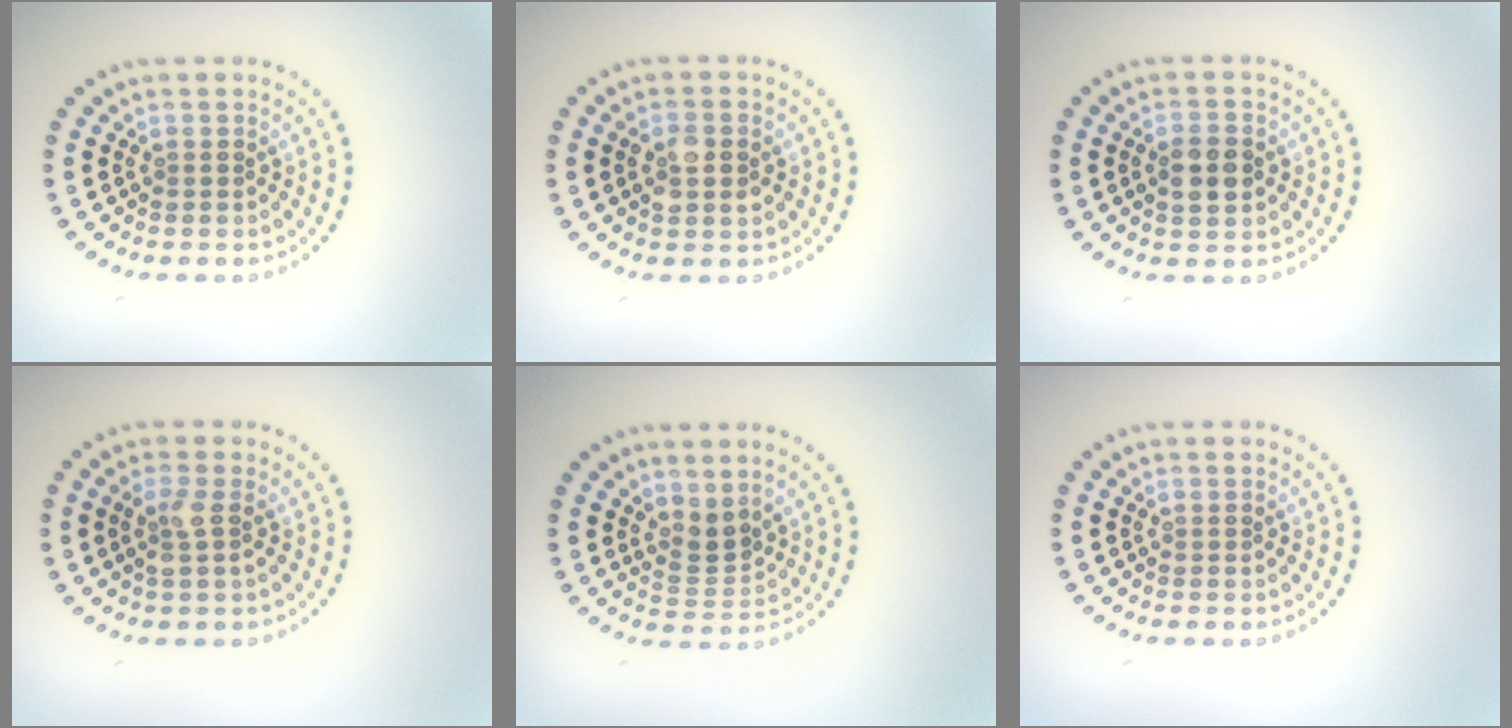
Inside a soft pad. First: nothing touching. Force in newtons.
{"total": 2.7, "press": 2.7, "slide": 0.1}
{"total": 2.7, "press": 2.7, "slide": 0.3}
{"total": 1.7, "press": 1.4, "slide": 0.9}
{"total": 2.2, "press": 1.6, "slide": 1.6}
{"total": 0.0}